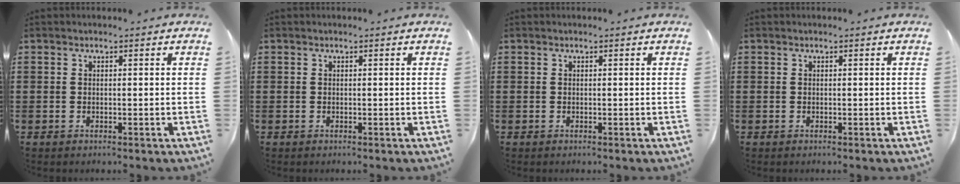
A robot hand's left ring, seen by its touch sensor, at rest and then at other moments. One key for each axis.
{"total": 0.0}
{"total": 0.0}
{"total": 0.0}